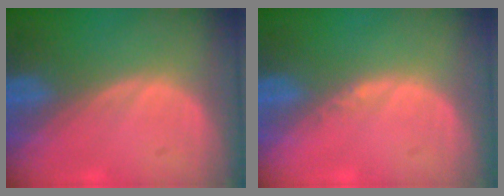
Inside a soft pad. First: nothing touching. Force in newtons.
{"total": 0.6, "press": 0.5, "slide": 0.4}